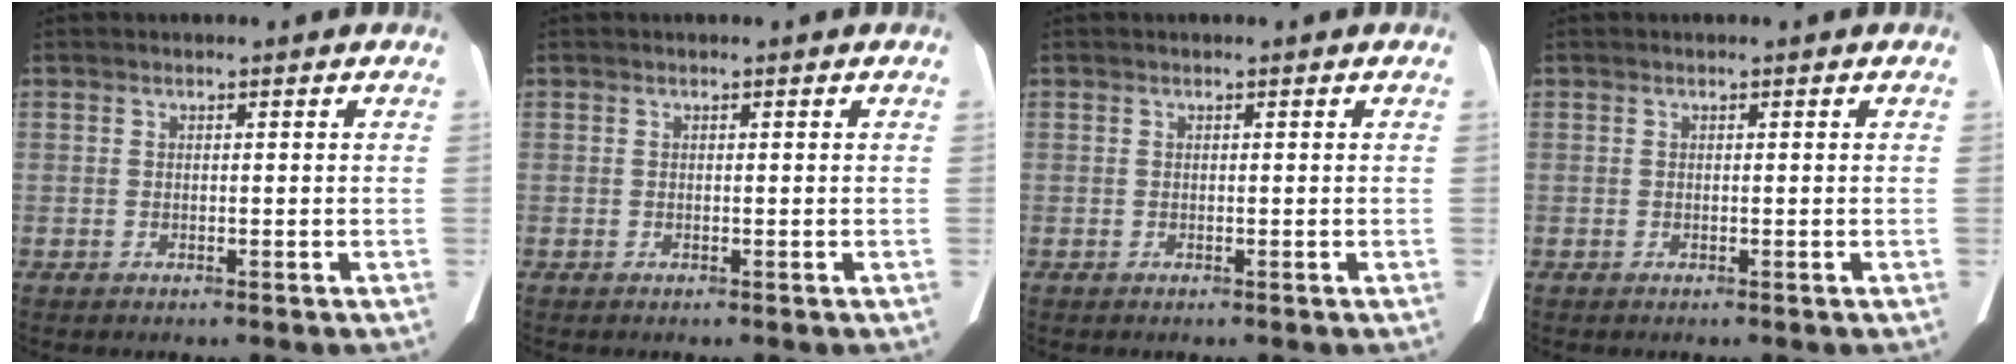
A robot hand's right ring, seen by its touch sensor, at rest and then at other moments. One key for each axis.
{"total": 0.0}
{"total": 0.0}
{"total": 0.0}